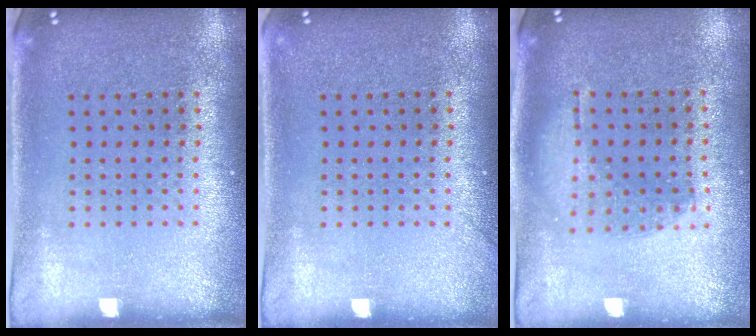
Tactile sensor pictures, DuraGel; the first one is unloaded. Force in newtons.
{"total": 0.5, "press": 0.5, "slide": 0.1}
{"total": 1.0, "press": 0.9, "slide": 0.4}